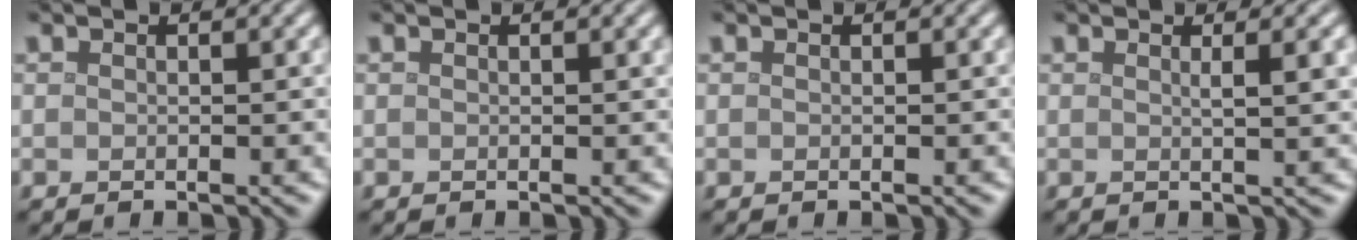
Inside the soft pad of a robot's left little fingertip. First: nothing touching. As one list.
[{"total": 0.6, "force": [0.3, 0.1, 0.6], "torque": [-0.004, 0.003, 0.003]}, {"total": 0.0}, {"total": 2.8, "force": [0.7, 0.9, 2.6], "torque": [-0.024, 0.005, 0.005]}]